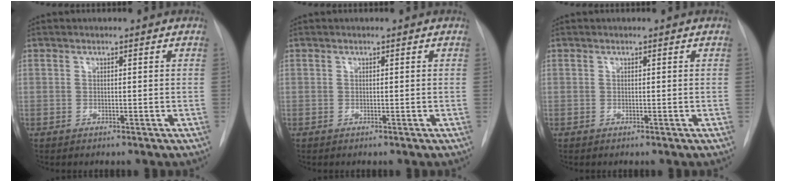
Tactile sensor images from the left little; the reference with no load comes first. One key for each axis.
{"total": 0.0}
{"total": 0.0}